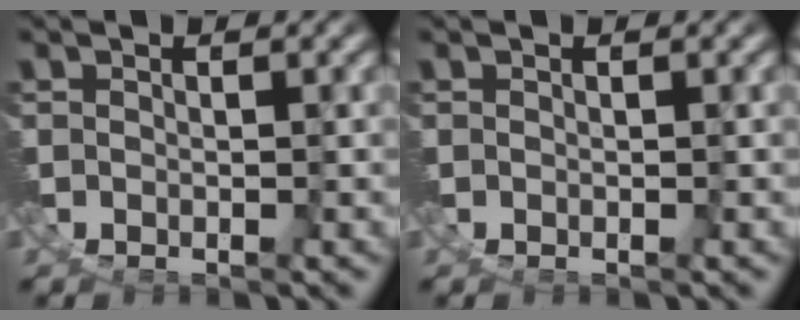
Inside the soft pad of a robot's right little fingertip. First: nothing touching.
{"total": 0.0}